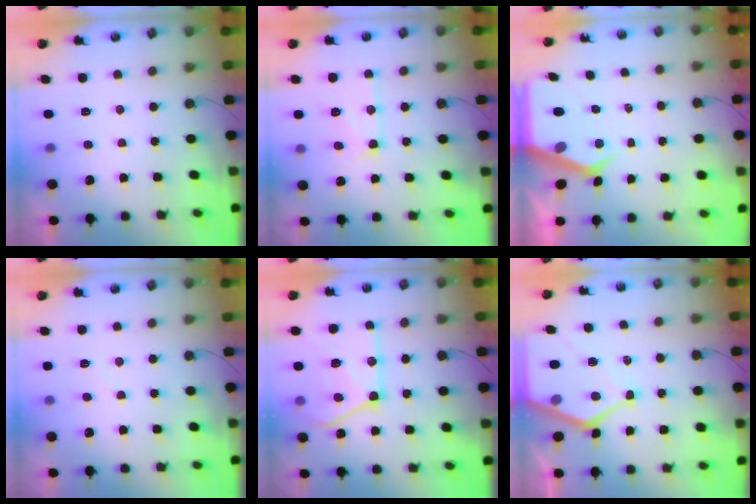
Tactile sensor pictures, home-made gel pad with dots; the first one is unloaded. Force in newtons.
{"total": 12.8, "press": 12.8, "slide": 1.1}
{"total": 6.8, "press": 6.7, "slide": 0.6}
{"total": 2.5, "press": 2.5, "slide": 0.3}
{"total": 20.8, "press": 20.7, "slide": 2.1}
{"total": 11.5, "press": 11.5, "slide": 1.0}